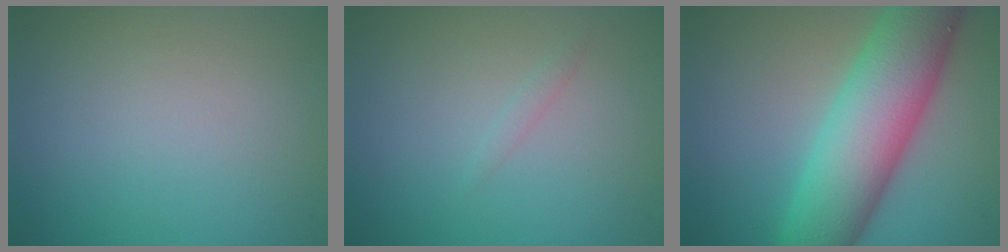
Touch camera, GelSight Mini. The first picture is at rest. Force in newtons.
{"total": 0.6, "press": 0.6, "slide": 0.0}
{"total": 10.7, "press": 10.7, "slide": 0.4}